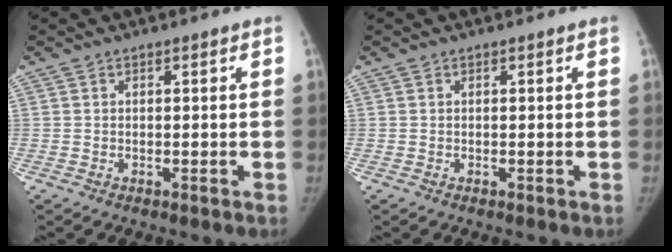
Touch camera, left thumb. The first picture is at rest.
{"total": 0.0}